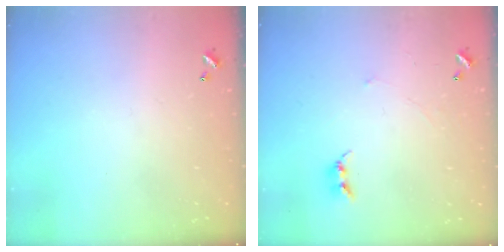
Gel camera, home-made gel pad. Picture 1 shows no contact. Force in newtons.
{"total": 2.7, "press": 2.7, "slide": 0.3}